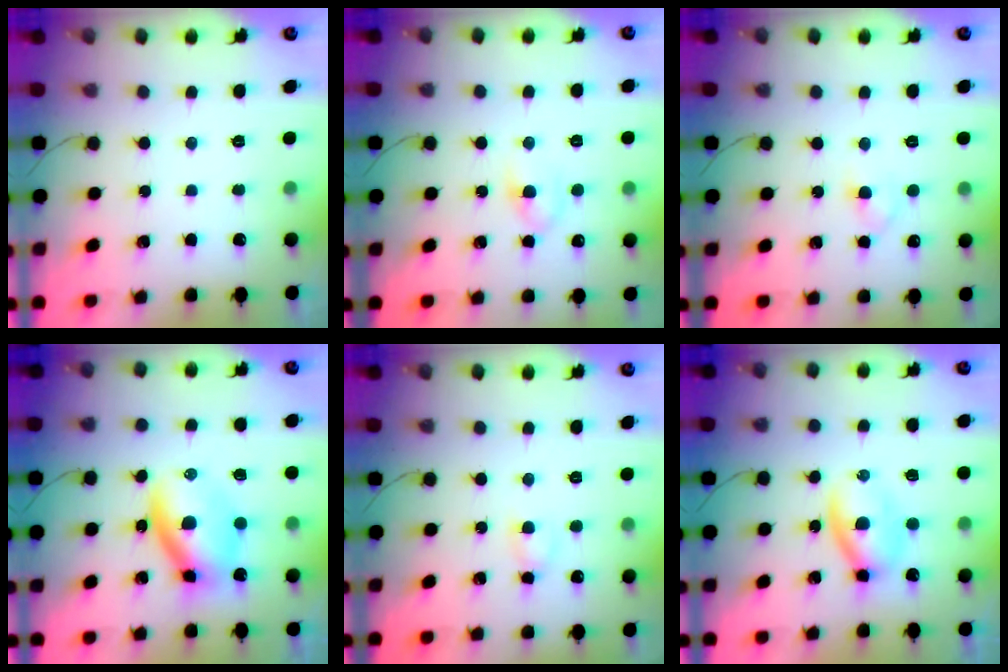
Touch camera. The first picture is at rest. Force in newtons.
{"total": 5.0, "press": 4.9, "slide": 1.1}
{"total": 2.8, "press": 2.5, "slide": 1.2}
{"total": 8.5, "press": 8.2, "slide": 2.5}
{"total": 3.4, "press": 3.2, "slide": 1.2}
{"total": 5.0, "press": 4.9, "slide": 1.0}